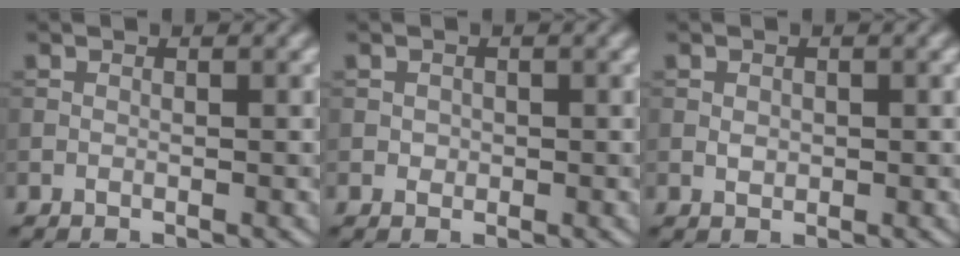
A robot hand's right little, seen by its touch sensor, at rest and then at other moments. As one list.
[{"total": 0.7, "force": [0.1, 0.7, 0.2], "torque": [0.001, -0.002, 0.000]}, {"total": 1.0, "force": [0.0, 0.8, 0.6], "torque": [-0.011, -0.001, 0.000]}]